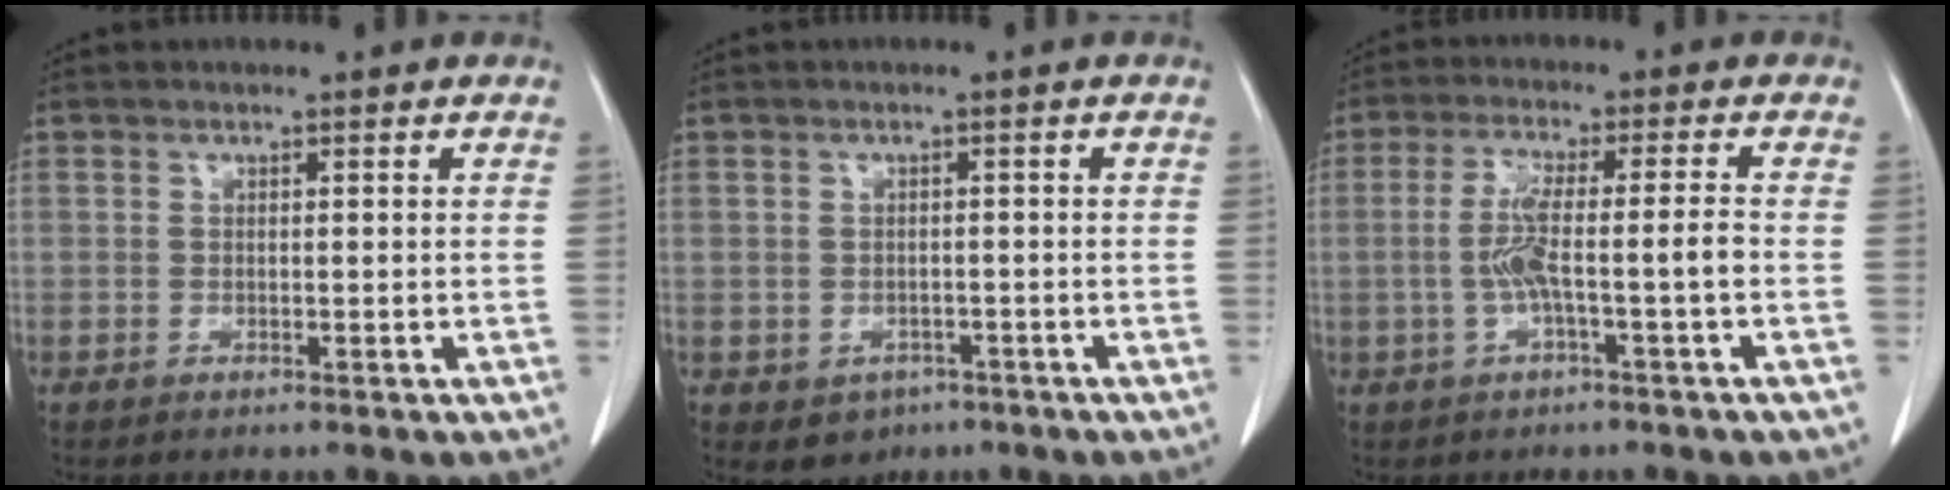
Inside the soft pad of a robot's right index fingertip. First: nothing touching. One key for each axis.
{"total": 3.6, "fx": -1.7, "fy": 3.0, "fz": 1.0, "tx": -0.010, "ty": 0.005, "tz": -0.014}
{"total": 6.2, "fx": -1.4, "fy": -0.2, "fz": 6.0, "tx": -0.122, "ty": 0.012, "tz": -0.023}